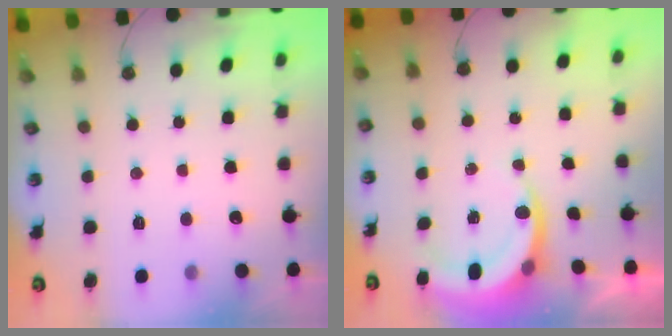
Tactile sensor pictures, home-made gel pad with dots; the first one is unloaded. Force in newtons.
{"total": 4.6, "press": 4.6, "slide": 0.3}